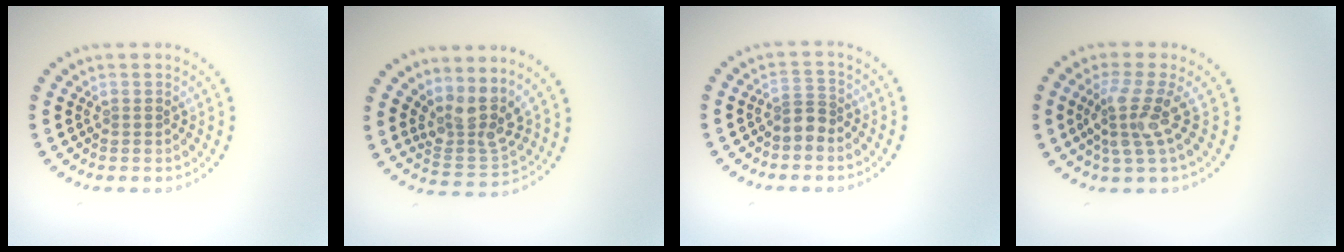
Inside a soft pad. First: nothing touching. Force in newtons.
{"total": 3.7, "press": 2.8, "slide": 2.4}
{"total": 2.0, "press": 1.6, "slide": 1.2}
{"total": 3.4, "press": 2.5, "slide": 2.3}